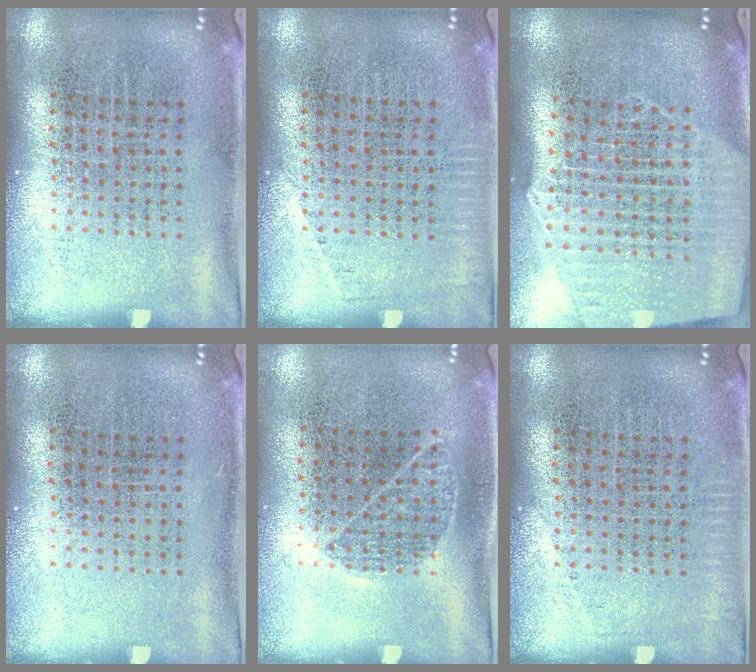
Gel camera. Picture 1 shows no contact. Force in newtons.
{"total": 0.7, "press": 0.7, "slide": 0.2}
{"total": 2.7, "press": 2.3, "slide": 1.4}
{"total": 0.0}
{"total": 0.9, "press": 0.5, "slide": 0.7}
{"total": 0.6, "press": 0.6, "slide": 0.1}